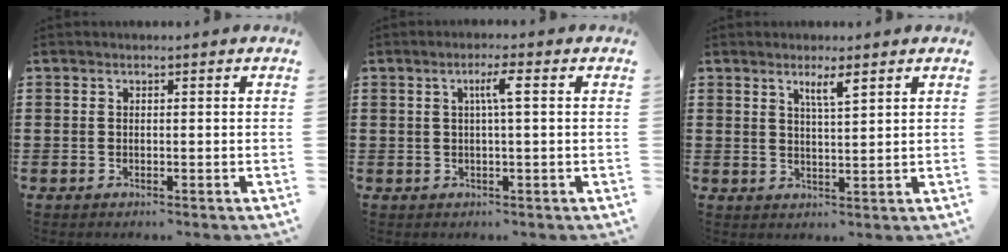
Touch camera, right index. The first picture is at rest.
{"total": 3.1, "force": [0.5, 0.0, 3.1], "torque": [-0.059, 0.002, 0.005]}
{"total": 3.1, "force": [2.0, 0.3, 2.4], "torque": [-0.042, -0.001, 0.032]}